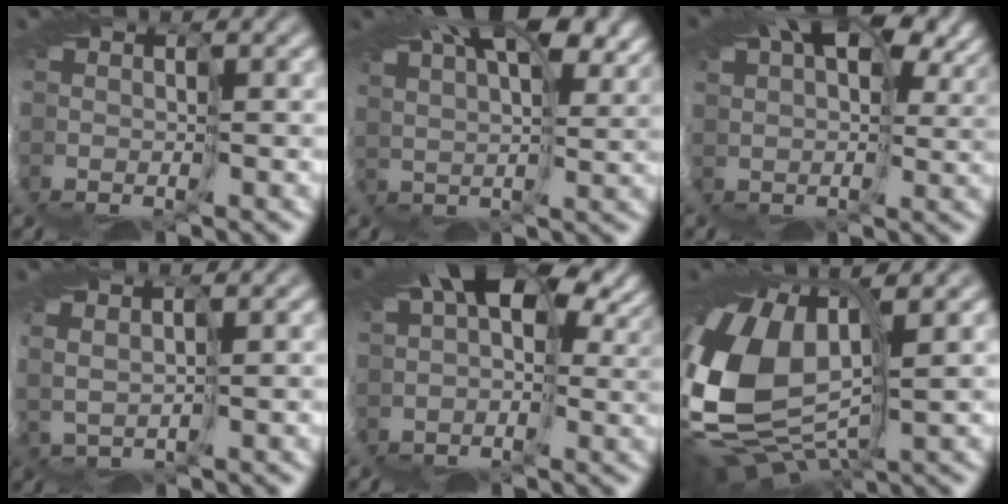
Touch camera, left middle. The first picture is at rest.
{"total": 10.2, "force": [7.0, 3.4, 6.5], "torque": [-0.102, 0.046, 0.089]}
{"total": 12.0, "force": [6.8, 6.3, 7.6], "torque": [-0.126, 0.045, 0.111]}
{"total": 1.3, "force": [1.3, -0.3, 0.1], "torque": [-0.017, 0.019, 0.023]}
{"total": 12.7, "force": [4.5, 7.5, 9.2], "torque": [-0.142, 0.036, 0.065]}
{"total": 13.3, "force": [0.9, 8.3, 10.4], "torque": [-0.254, -0.004, 0.018]}